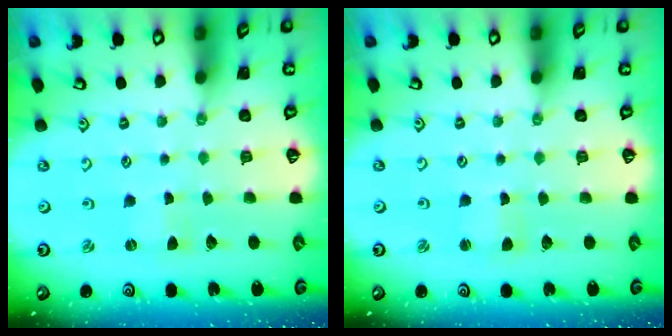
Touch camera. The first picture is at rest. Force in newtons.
{"total": 1.8, "press": 1.8, "slide": 0.3}